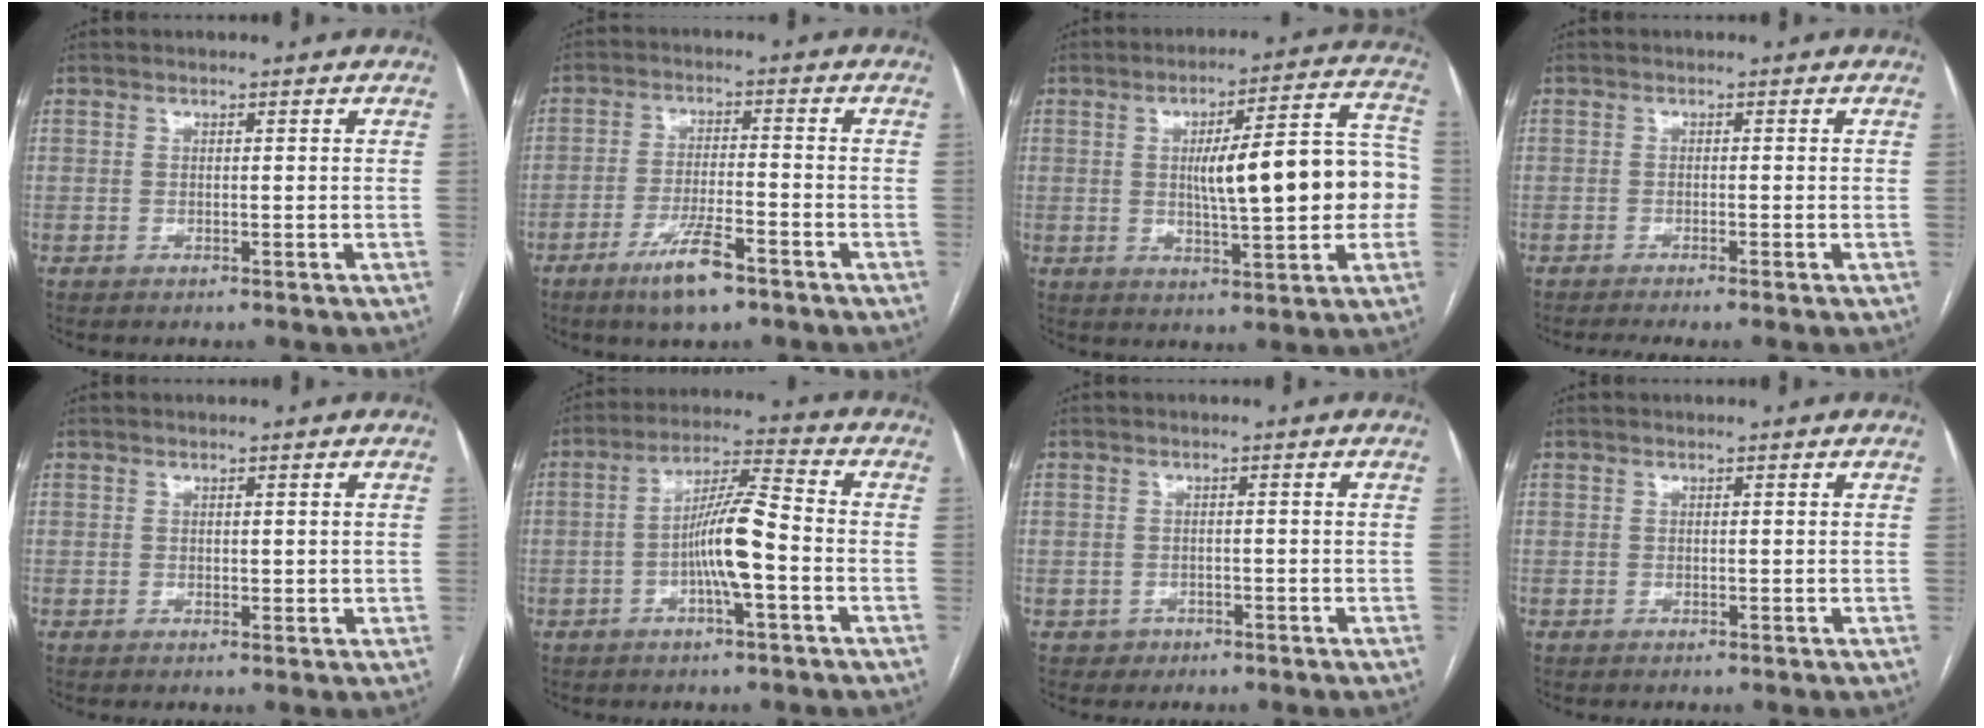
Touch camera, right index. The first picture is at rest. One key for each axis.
{"total": 7.6, "fx": -4.9, "fy": 1.2, "fz": 5.6, "tx": -0.108, "ty": -0.010, "tz": -0.085}
{"total": 15.8, "fx": -0.3, "fy": 3.4, "fz": 15.5, "tx": -0.208, "ty": 0.036, "tz": 0.002}
{"total": 3.2, "fx": -2.5, "fy": -0.5, "fz": 1.9, "tx": -0.025, "ty": -0.004, "tz": -0.040}
{"total": 1.4, "fx": 0.4, "fy": 0.9, "fz": 1.1, "tx": -0.014, "ty": -0.005, "tz": 0.007}
{"total": 9.2, "fx": -2.3, "fy": 0.9, "fz": 8.8, "tx": -0.168, "ty": 0.015, "tz": -0.044}
{"total": 2.0, "fx": -1.1, "fy": 1.7, "fz": -0.1, "tx": 0.007, "ty": 0.010, "tz": -0.017}
{"total": 0.0}